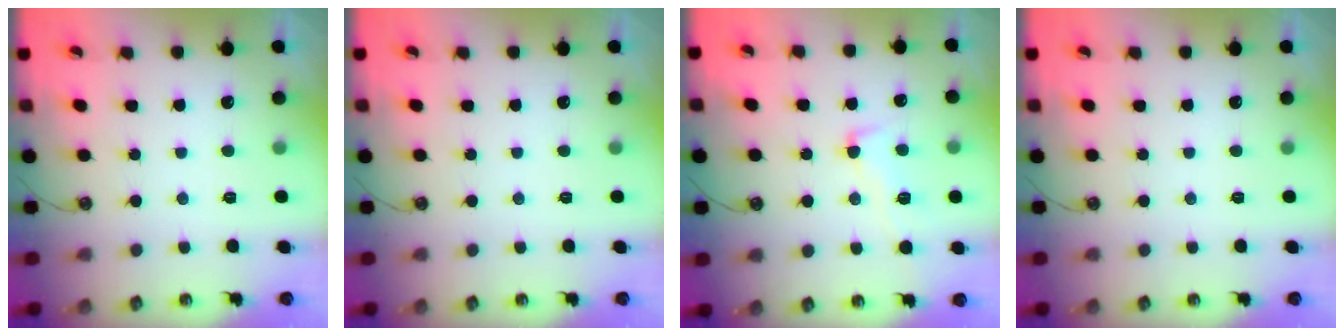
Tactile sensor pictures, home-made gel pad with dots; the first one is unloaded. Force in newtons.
{"total": 0.0}
{"total": 2.5, "press": 2.3, "slide": 1.1}
{"total": 0.0}